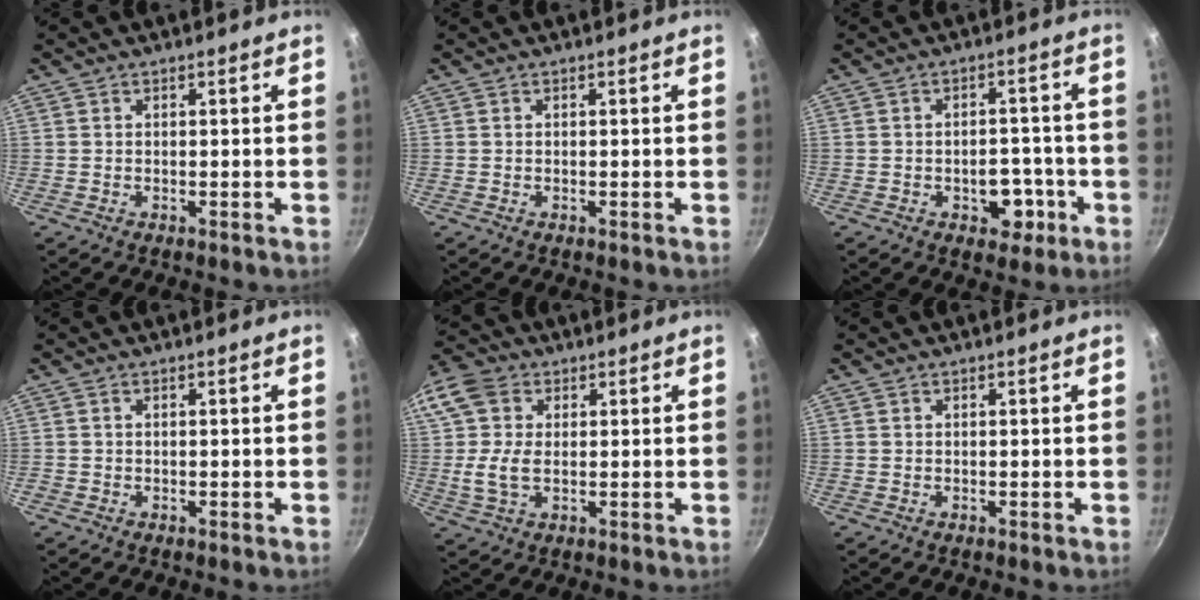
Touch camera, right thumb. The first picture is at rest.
{"total": 0.0}
{"total": 6.6, "force": [-2.5, 4.5, 4.1], "torque": [-0.024, 0.019, -0.026]}
{"total": 0.0}
{"total": 14.0, "force": [2.2, 10.1, 9.4], "torque": [-0.197, 0.014, 0.028]}
{"total": 0.0}